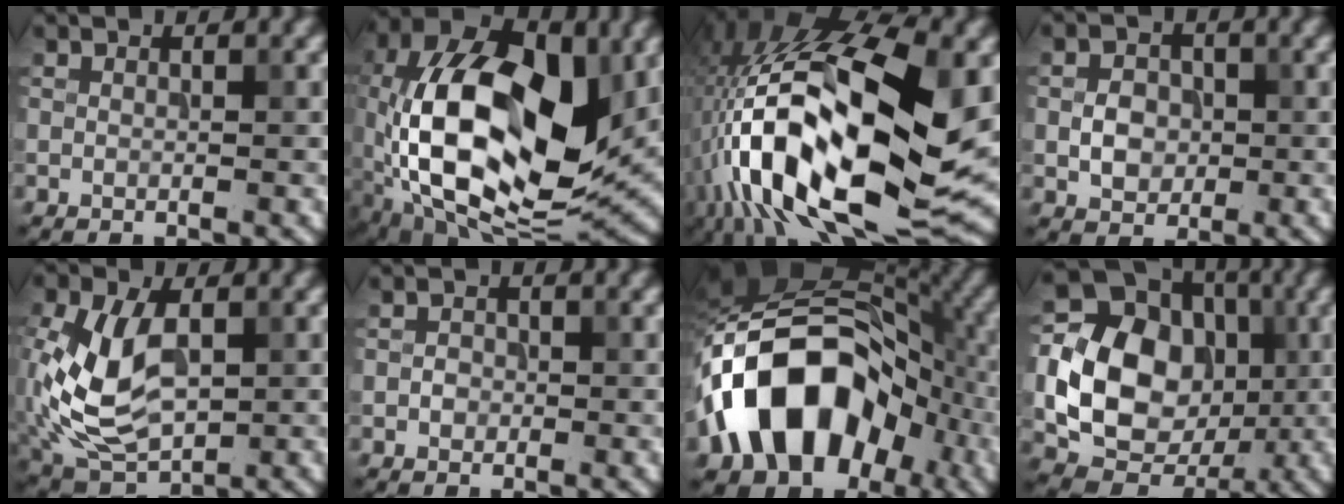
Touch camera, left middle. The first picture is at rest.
{"total": 16.5, "force": [-0.8, 9.4, 13.5], "torque": [-0.240, 0.012, -0.030]}
{"total": 18.2, "force": [-2.1, 8.7, 15.8], "torque": [-0.304, 0.019, -0.037]}
{"total": 2.8, "force": [-0.3, 2.3, 1.5], "torque": [-0.024, 0.004, -0.008]}
{"total": 9.1, "force": [-0.2, 5.7, 7.0], "torque": [-0.164, 0.000, -0.004]}
{"total": 1.0, "force": [-0.3, 0.9, 0.3], "torque": [-0.002, 0.003, -0.006]}
{"total": 15.7, "force": [-5.1, 10.7, 10.3], "torque": [-0.158, 0.015, -0.104]}
{"total": 12.2, "force": [-0.6, 9.7, 7.4], "torque": [-0.132, 0.007, -0.023]}